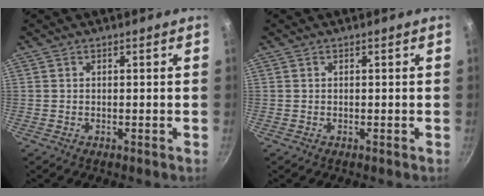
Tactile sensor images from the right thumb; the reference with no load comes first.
{"total": 0.0}